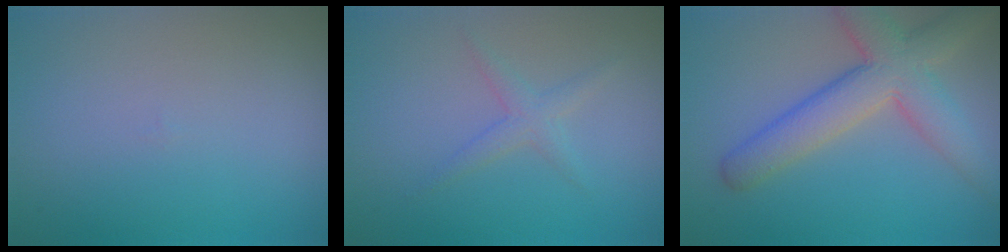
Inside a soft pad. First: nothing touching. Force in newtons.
{"total": 1.6, "press": 1.6, "slide": 0.1}
{"total": 6.8, "press": 6.8, "slide": 0.5}